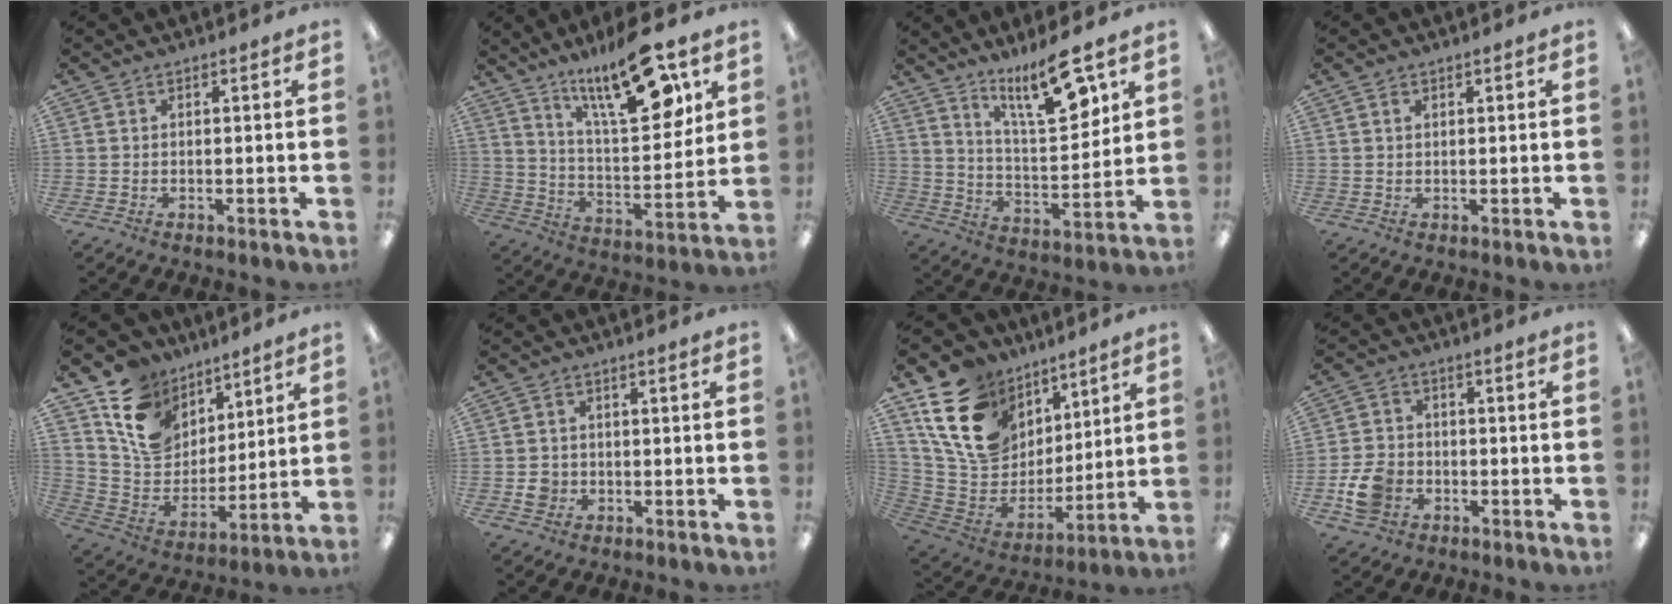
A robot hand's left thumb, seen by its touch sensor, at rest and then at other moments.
{"total": 20.9, "force": [13.6, 6.8, 14.3], "torque": [-0.227, -0.070, 0.220]}
{"total": 12.5, "force": [9.1, 3.6, 7.7], "torque": [-0.114, -0.052, 0.154]}
{"total": 1.0, "force": [0.6, 0.6, 0.5], "torque": [-0.012, 0.002, 0.011]}
{"total": 15.5, "force": [9.2, 11.2, 5.6], "torque": [-0.115, -0.054, 0.182]}
{"total": 3.1, "force": [-0.8, 2.8, 1.2], "torque": [-0.011, 0.000, -0.015]}
{"total": 20.8, "force": [10.1, 15.2, 10.0], "torque": [-0.197, -0.033, 0.198]}
{"total": 8.3, "force": [-3.1, 6.2, 4.5], "torque": [-0.093, 0.012, -0.057]}